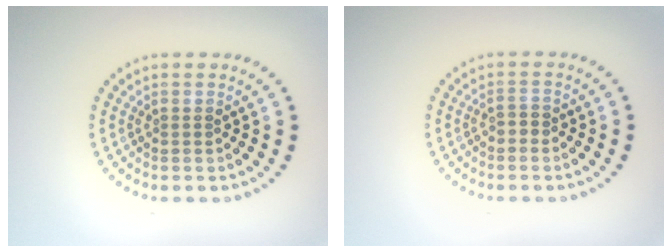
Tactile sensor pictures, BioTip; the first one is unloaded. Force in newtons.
{"total": 0.8, "press": 0.8, "slide": 0.2}